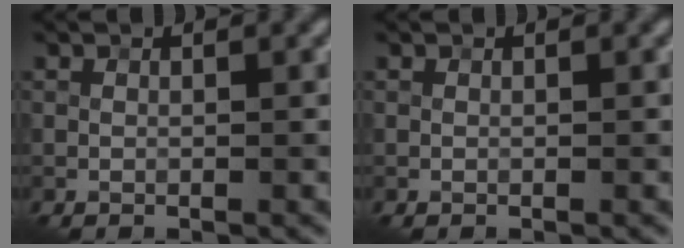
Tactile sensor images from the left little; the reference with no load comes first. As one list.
[{"total": 0.0}]